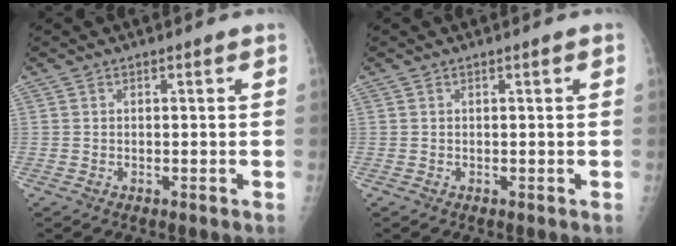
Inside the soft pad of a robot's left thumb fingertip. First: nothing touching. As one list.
[{"total": 0.0}]